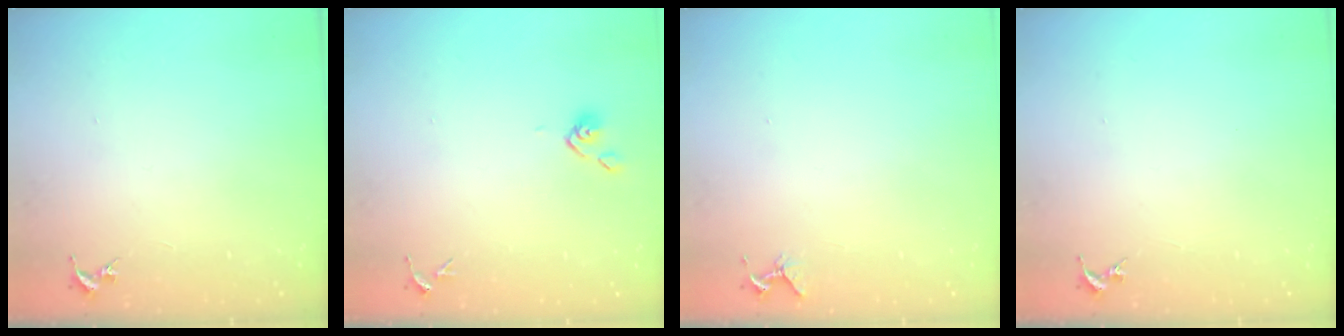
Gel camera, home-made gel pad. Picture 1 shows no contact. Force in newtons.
{"total": 4.3, "press": 4.1, "slide": 1.3}
{"total": 4.2, "press": 4.2, "slide": 0.4}
{"total": 0.0}